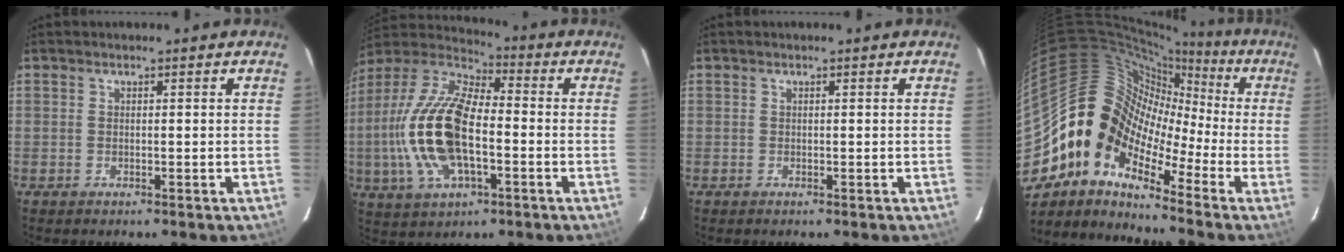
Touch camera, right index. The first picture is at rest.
{"total": 20.1, "force": [-3.2, 9.1, 17.7], "torque": [-0.374, 0.002, -0.064]}
{"total": 0.0}
{"total": 13.8, "force": [-5.0, 10.2, 7.8], "torque": [-0.121, 0.015, -0.126]}